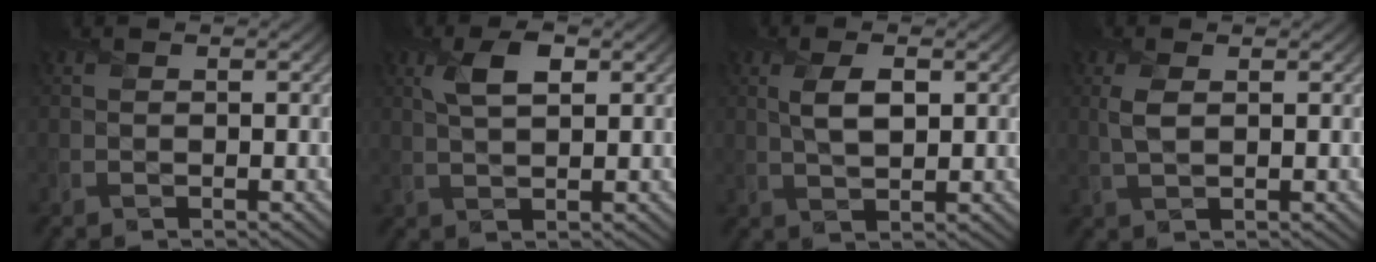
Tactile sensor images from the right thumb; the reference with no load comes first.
{"total": 4.0, "force": [1.6, 1.6, 3.3], "torque": [-0.069, 0.005, 0.030]}
{"total": 3.8, "force": [1.0, 1.7, 3.2], "torque": [-0.074, -0.001, 0.023]}
{"total": 2.3, "force": [0.7, 1.0, 1.9], "torque": [-0.051, -0.001, 0.016]}